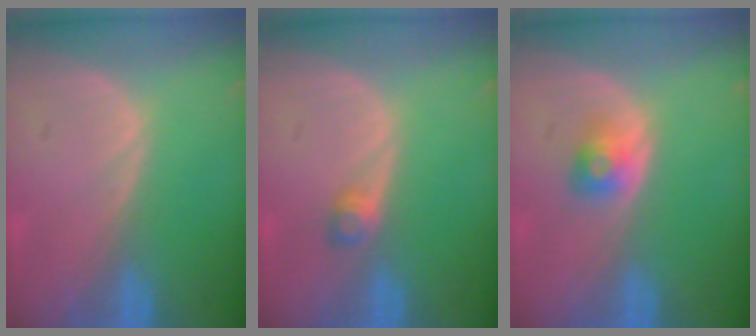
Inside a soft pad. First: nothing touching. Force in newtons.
{"total": 2.0, "press": 1.7, "slide": 1.1}
{"total": 2.6, "press": 2.4, "slide": 1.0}